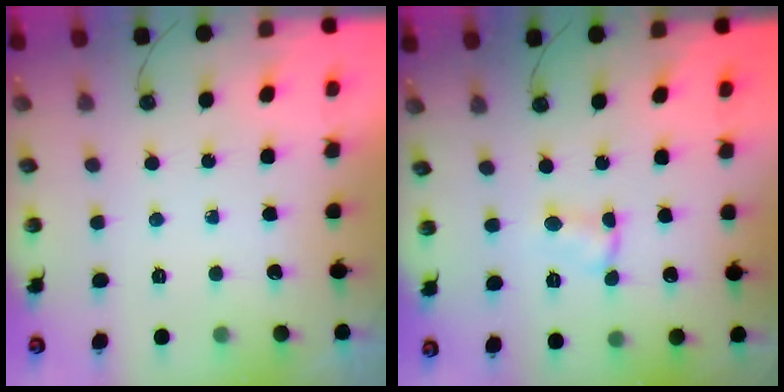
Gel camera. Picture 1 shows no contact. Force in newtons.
{"total": 1.9, "press": 1.9, "slide": 0.3}